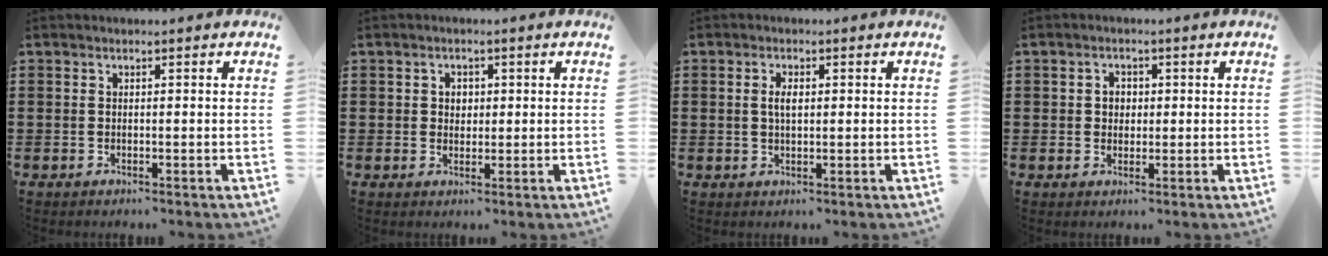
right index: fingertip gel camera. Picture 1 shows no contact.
{"total": 1.7, "force": [0.4, 1.4, 0.7], "torque": [-0.017, 0.010, 0.006]}
{"total": 2.3, "force": [0.3, 1.0, 2.1], "torque": [-0.042, 0.006, 0.003]}
{"total": 2.0, "force": [0.1, 1.8, 0.9], "torque": [-0.023, 0.010, -0.001]}